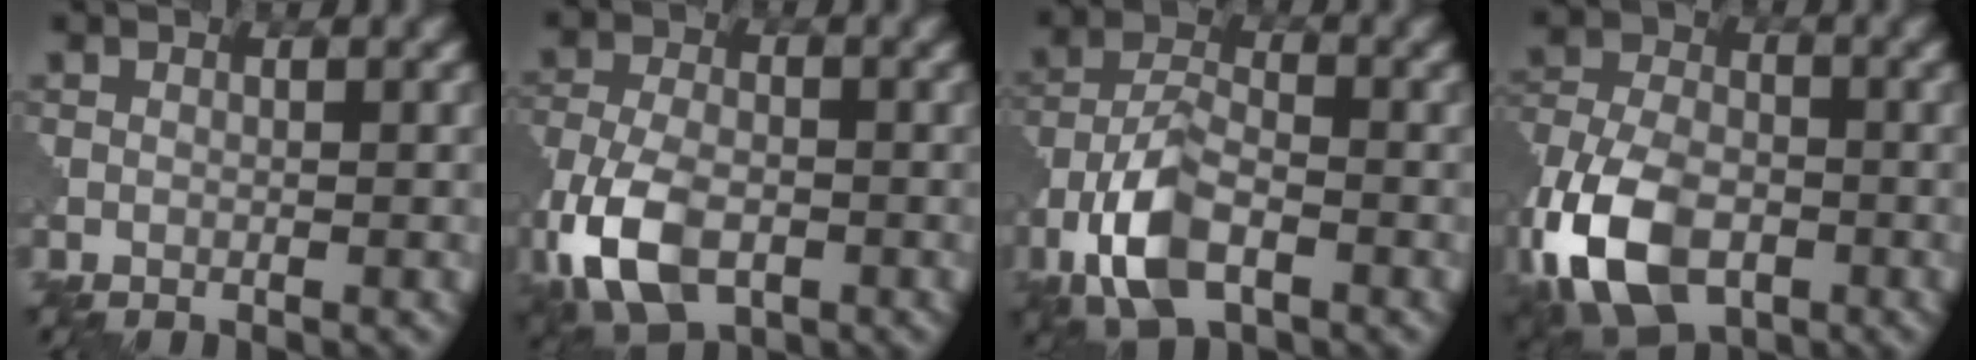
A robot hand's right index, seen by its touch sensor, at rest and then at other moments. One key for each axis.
{"total": 8.5, "fx": -3.8, "fy": 4.6, "fz": 6.0, "tx": -0.140, "ty": -0.014, "tz": -0.080}
{"total": 7.0, "fx": -3.4, "fy": 3.4, "fz": 5.1, "tx": -0.105, "ty": 0.001, "tz": -0.077}
{"total": 12.1, "fx": -5.6, "fy": 7.0, "fz": 8.1, "tx": -0.190, "ty": -0.021, "tz": -0.117}